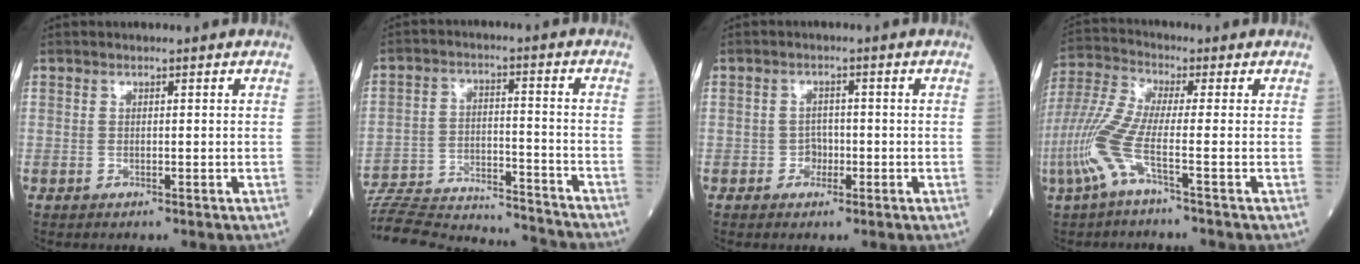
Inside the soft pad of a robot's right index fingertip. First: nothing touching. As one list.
[{"total": 23.6, "force": [-22.5, 2.7, 6.7], "torque": [-0.146, -0.015, -0.334]}, {"total": 1.9, "force": [-0.8, 1.5, 0.8], "torque": [-0.005, 0.008, -0.013]}, {"total": 8.3, "force": [-3.3, 0.1, 7.6], "torque": [-0.190, 0.003, -0.079]}]